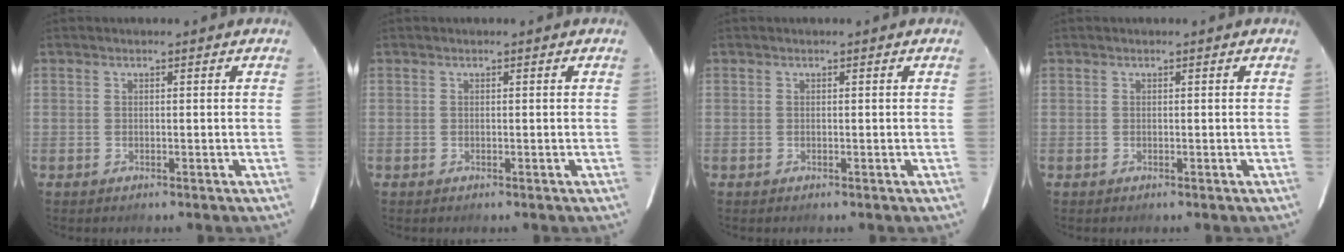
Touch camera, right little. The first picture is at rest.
{"total": 0.0}
{"total": 0.0}
{"total": 0.0}